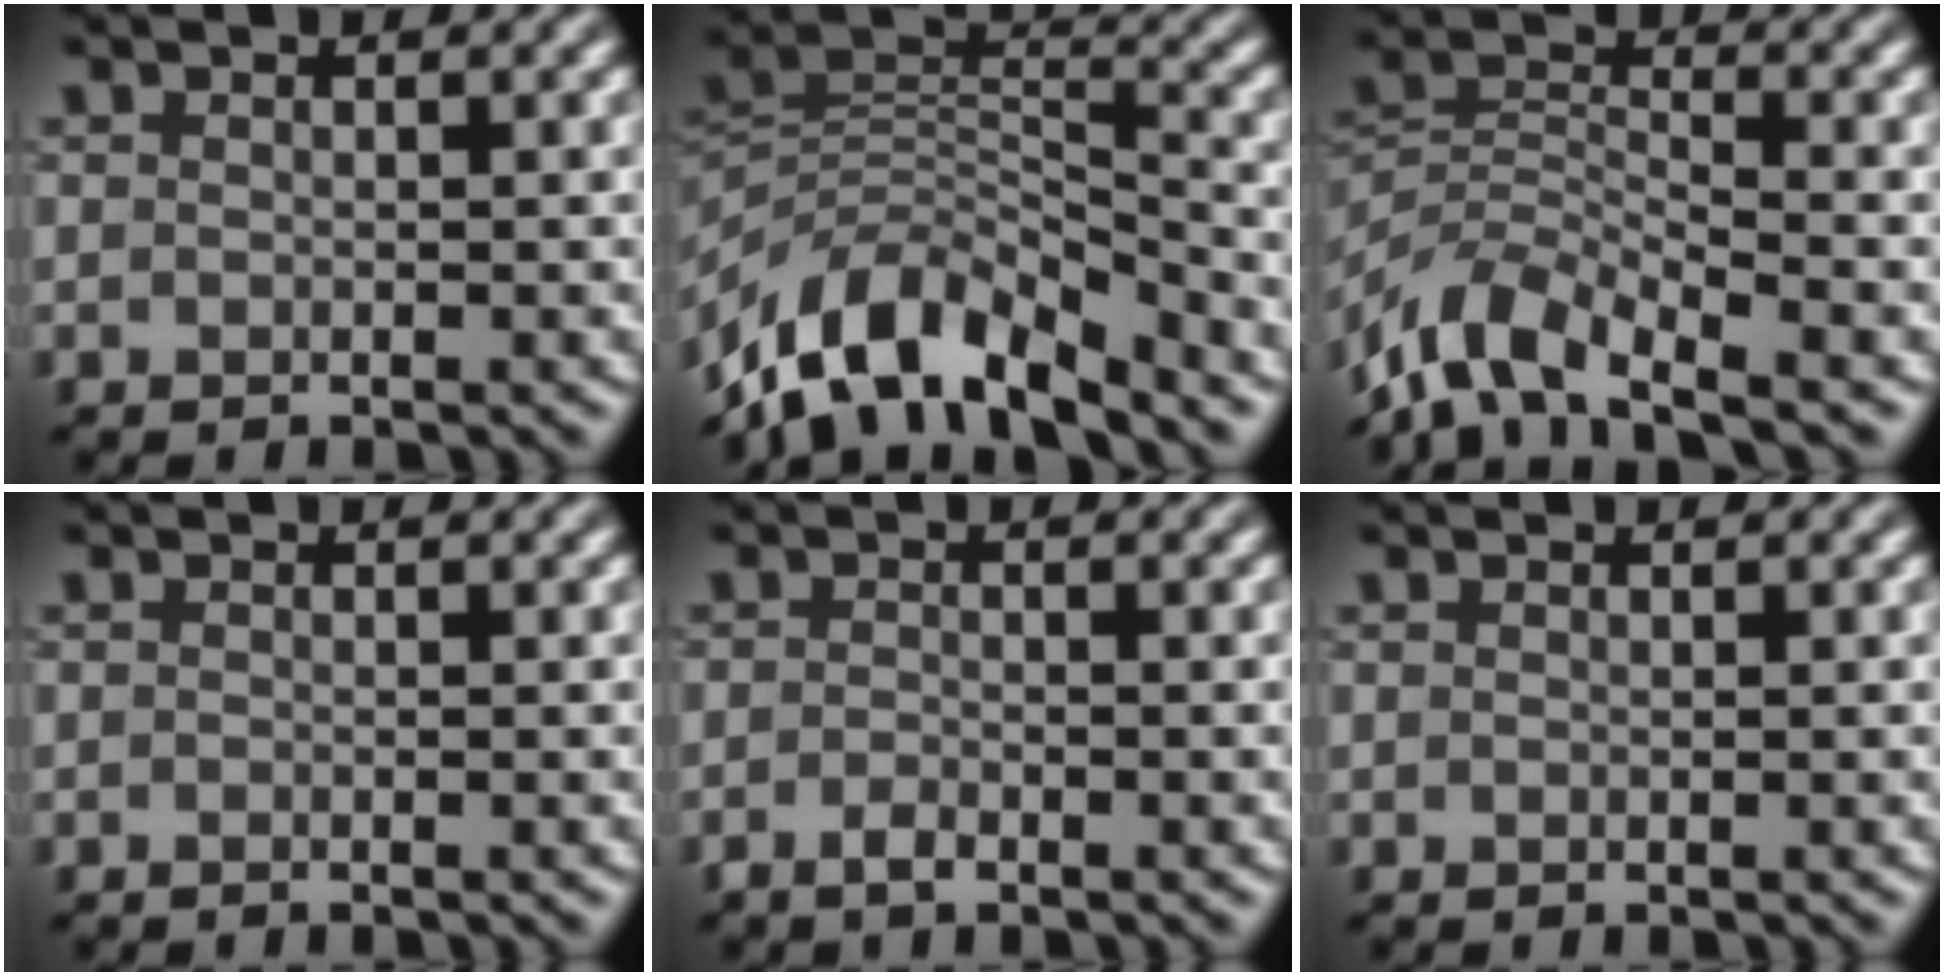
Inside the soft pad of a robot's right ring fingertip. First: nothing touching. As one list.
[{"total": 10.8, "force": [-7.9, 4.2, 6.0], "torque": [-0.106, 0.010, -0.160]}, {"total": 7.6, "force": [-5.9, 2.5, 4.1], "torque": [-0.073, 0.001, -0.129]}, {"total": 0.0}, {"total": 1.0, "force": [-0.7, 0.3, 0.7], "torque": [-0.019, 0.003, -0.017]}, {"total": 0.0}]